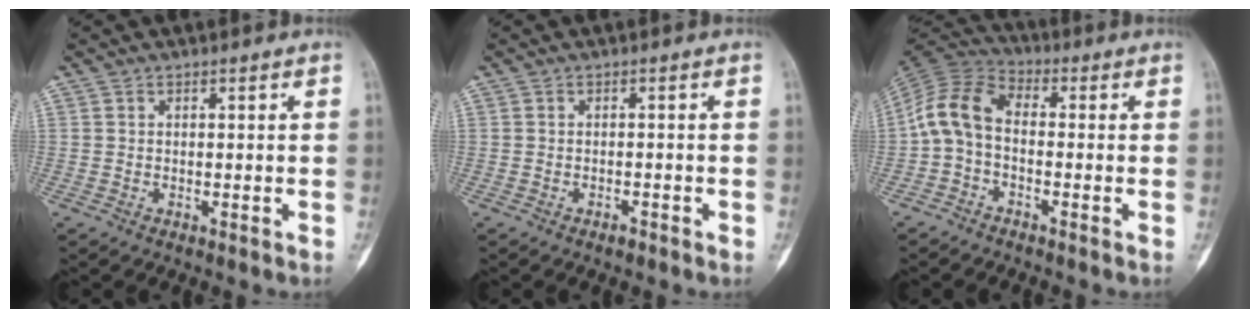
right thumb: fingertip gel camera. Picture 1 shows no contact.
{"total": 1.2, "force": [-0.9, 0.6, 0.5], "torque": [-0.007, 0.005, -0.015]}
{"total": 8.7, "force": [-1.4, 5.9, 6.2], "torque": [-0.115, 0.028, -0.044]}